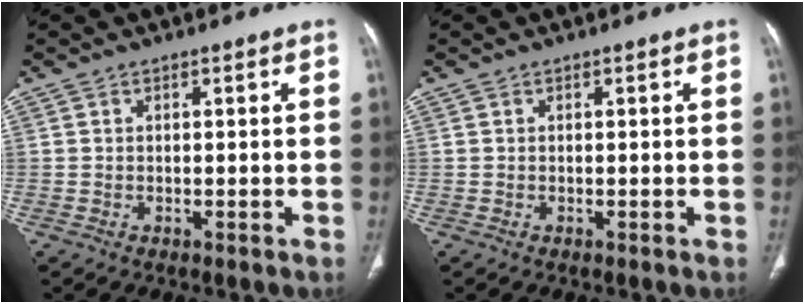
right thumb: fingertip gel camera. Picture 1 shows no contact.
{"total": 0.0}